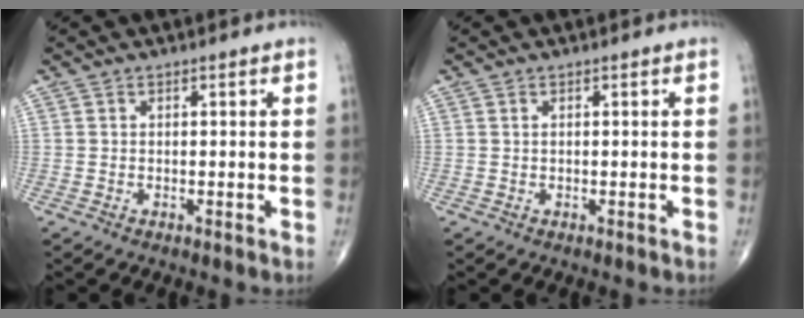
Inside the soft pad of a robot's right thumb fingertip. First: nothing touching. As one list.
[{"total": 0.0}]